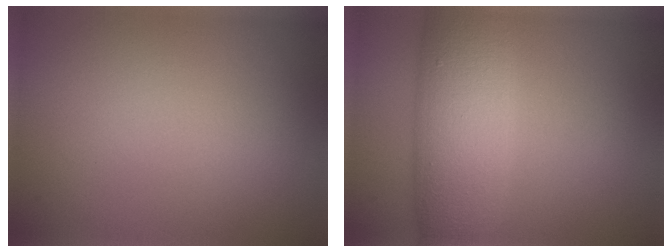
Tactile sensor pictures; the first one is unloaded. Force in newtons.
{"total": 8.4, "press": 8.4, "slide": 0.2}